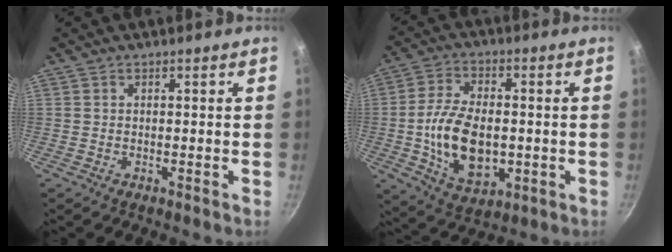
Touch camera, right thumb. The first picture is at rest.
{"total": 14.9, "force": [-1.4, 9.0, 11.8], "torque": [-0.202, 0.007, -0.017]}